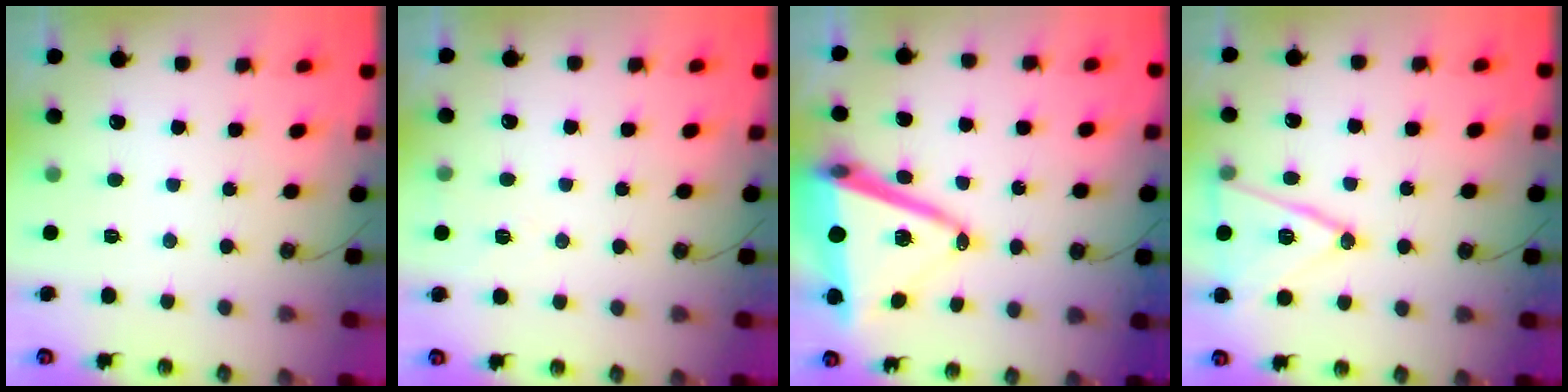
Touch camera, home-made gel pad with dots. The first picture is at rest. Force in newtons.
{"total": 6.3, "press": 4.5, "slide": 4.3}
{"total": 16.6, "press": 16.1, "slide": 4.0}
{"total": 14.9, "press": 14.6, "slide": 3.1}